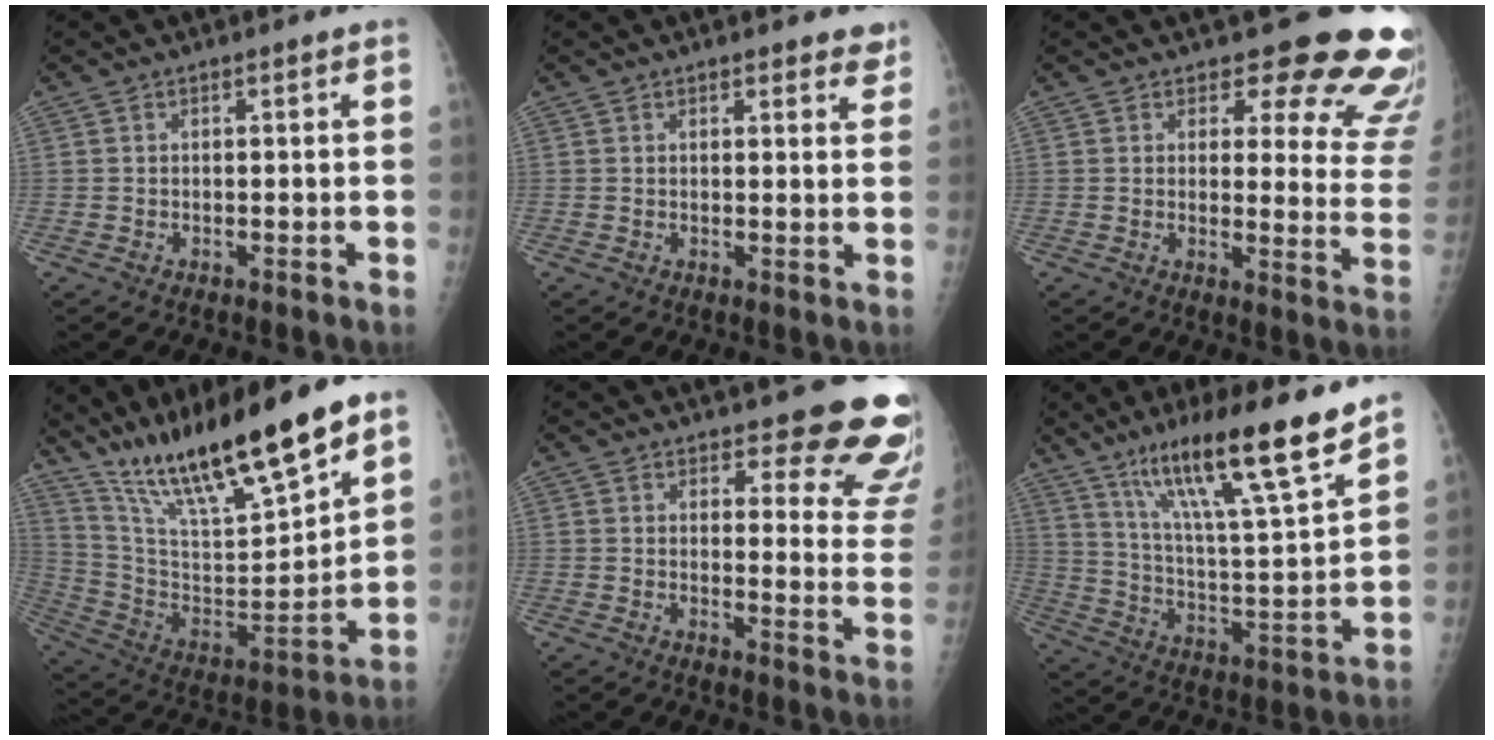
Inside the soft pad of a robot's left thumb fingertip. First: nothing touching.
{"total": 3.6, "force": [2.9, 1.4, 1.5], "torque": [0.010, -0.012, 0.028]}
{"total": 16.7, "force": [13.8, 6.1, 7.1], "torque": [-0.025, -0.112, 0.135]}
{"total": 24.9, "force": [18.0, 4.7, 16.5], "torque": [-0.266, -0.070, 0.328]}
{"total": 15.4, "force": [13.0, 4.6, 7.1], "torque": [-0.031, -0.100, 0.131]}
{"total": 21.2, "force": [14.8, 2.2, 15.1], "torque": [-0.229, -0.068, 0.255]}